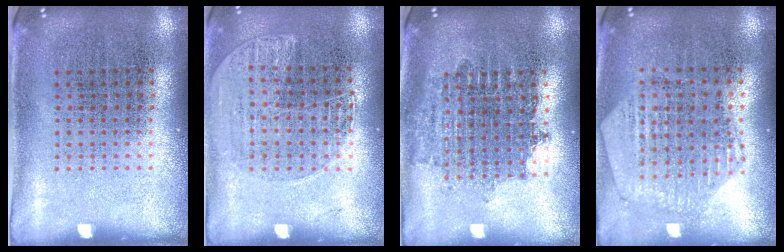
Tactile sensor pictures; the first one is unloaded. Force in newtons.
{"total": 1.3, "press": 1.3, "slide": 0.1}
{"total": 1.8, "press": 1.4, "slide": 1.1}
{"total": 1.2, "press": 1.1, "slide": 0.2}